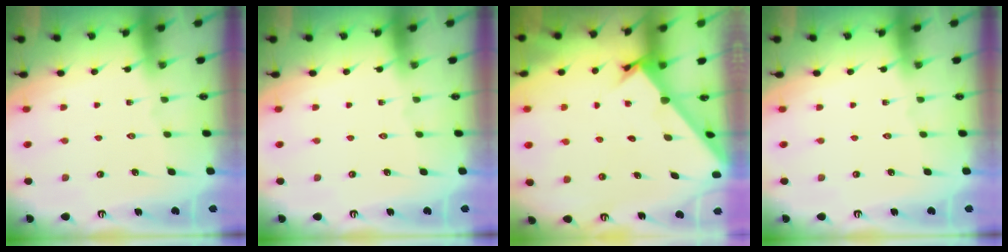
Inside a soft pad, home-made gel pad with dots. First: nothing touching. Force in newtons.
{"total": 0.0}
{"total": 2.0, "press": 2.0, "slide": 0.2}
{"total": 0.0}